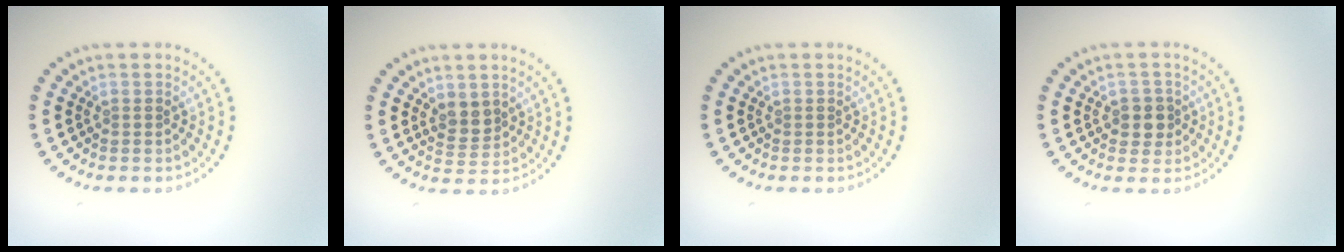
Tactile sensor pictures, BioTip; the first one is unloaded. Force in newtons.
{"total": 2.0, "press": 1.8, "slide": 0.9}
{"total": 0.0}
{"total": 2.1, "press": 2.0, "slide": 0.6}